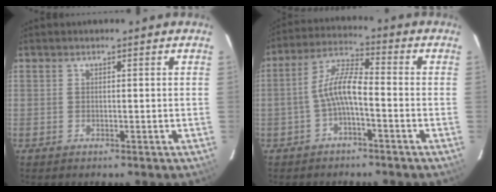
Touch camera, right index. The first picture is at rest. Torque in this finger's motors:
{"motor_torque": [1.00, -0.55, 0.63, 0.17]}